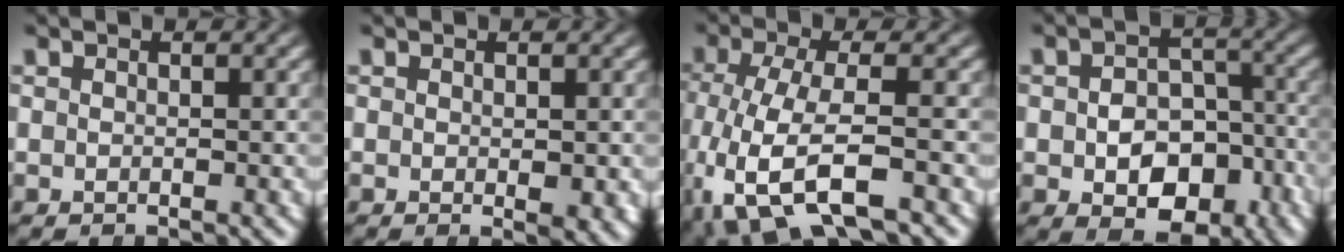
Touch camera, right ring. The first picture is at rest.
{"total": 1.1, "force": [0.0, 0.3, 1.0], "torque": [-0.010, -0.009, 0.003]}
{"total": 7.2, "force": [-2.9, 3.8, 5.4], "torque": [-0.147, -0.054, -0.019]}
{"total": 6.5, "force": [-2.7, 4.4, 4.0], "torque": [-0.051, -0.032, -0.031]}